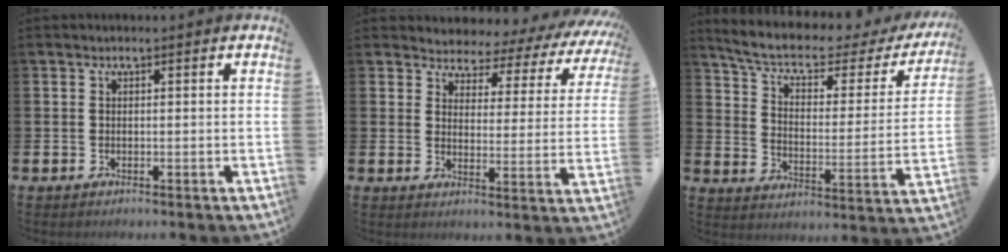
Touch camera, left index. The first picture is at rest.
{"total": 3.1, "force": [2.7, 1.5, 0.0], "torque": [-0.017, -0.036, 0.036]}
{"total": 6.7, "force": [5.3, 2.2, 3.5], "torque": [-0.100, -0.033, 0.086]}